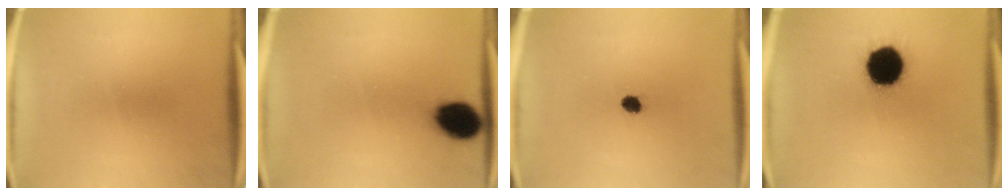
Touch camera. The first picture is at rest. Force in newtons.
{"total": 9.3}
{"total": 2.4}
{"total": 18.1}